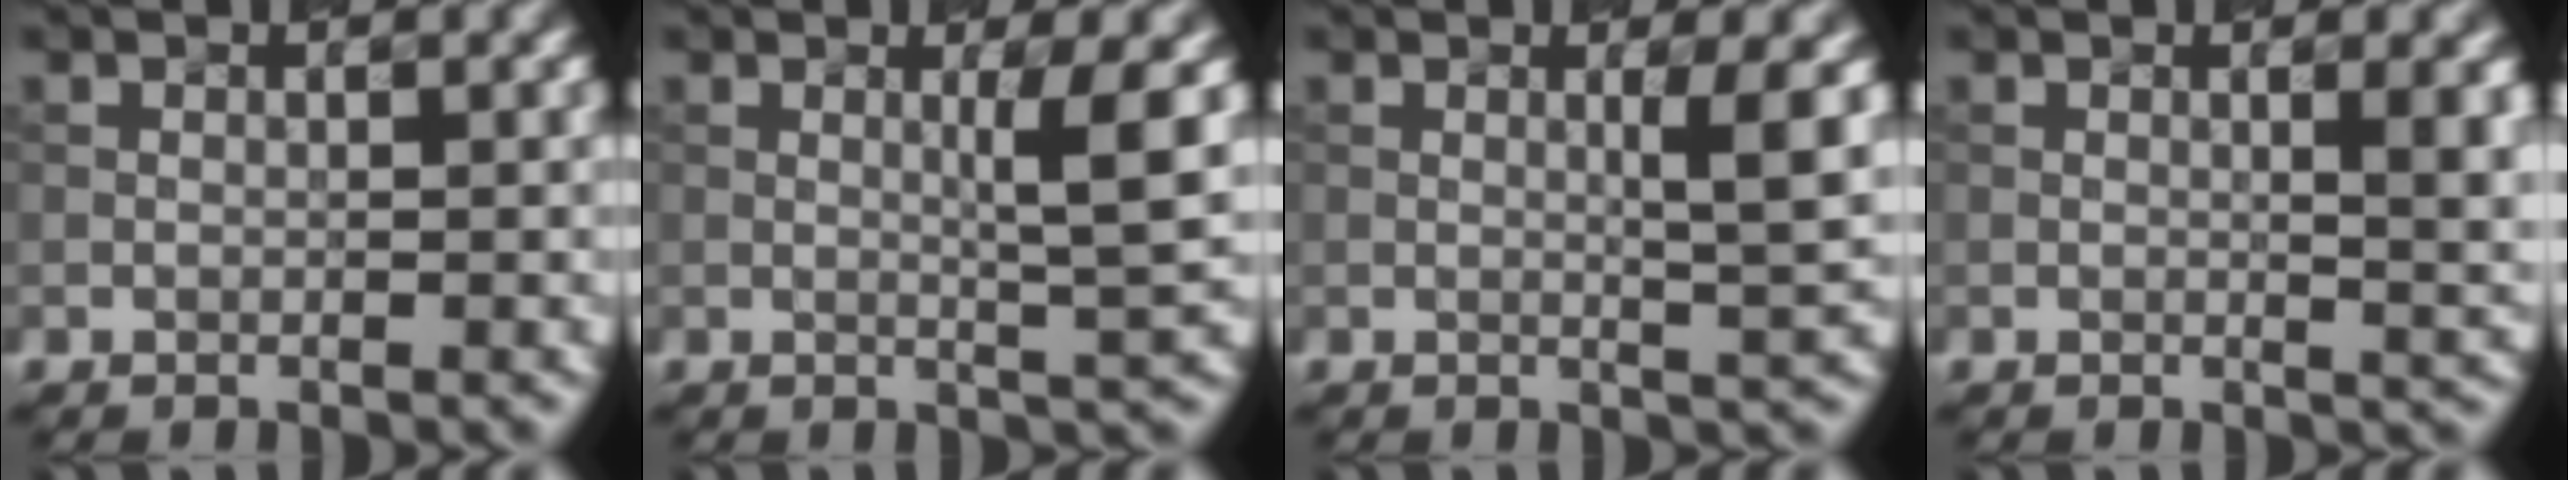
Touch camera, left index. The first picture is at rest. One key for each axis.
{"total": 3.4, "fx": 0.5, "fy": 0.2, "fz": 3.4, "tx": -0.054, "ty": -0.002, "tz": 0.016}
{"total": 3.0, "fx": 0.5, "fy": 0.3, "fz": 2.9, "tx": -0.043, "ty": -0.003, "tz": 0.013}
{"total": 3.7, "fx": 0.7, "fy": 1.1, "fz": 3.4, "tx": -0.033, "ty": 0.003, "tz": 0.015}